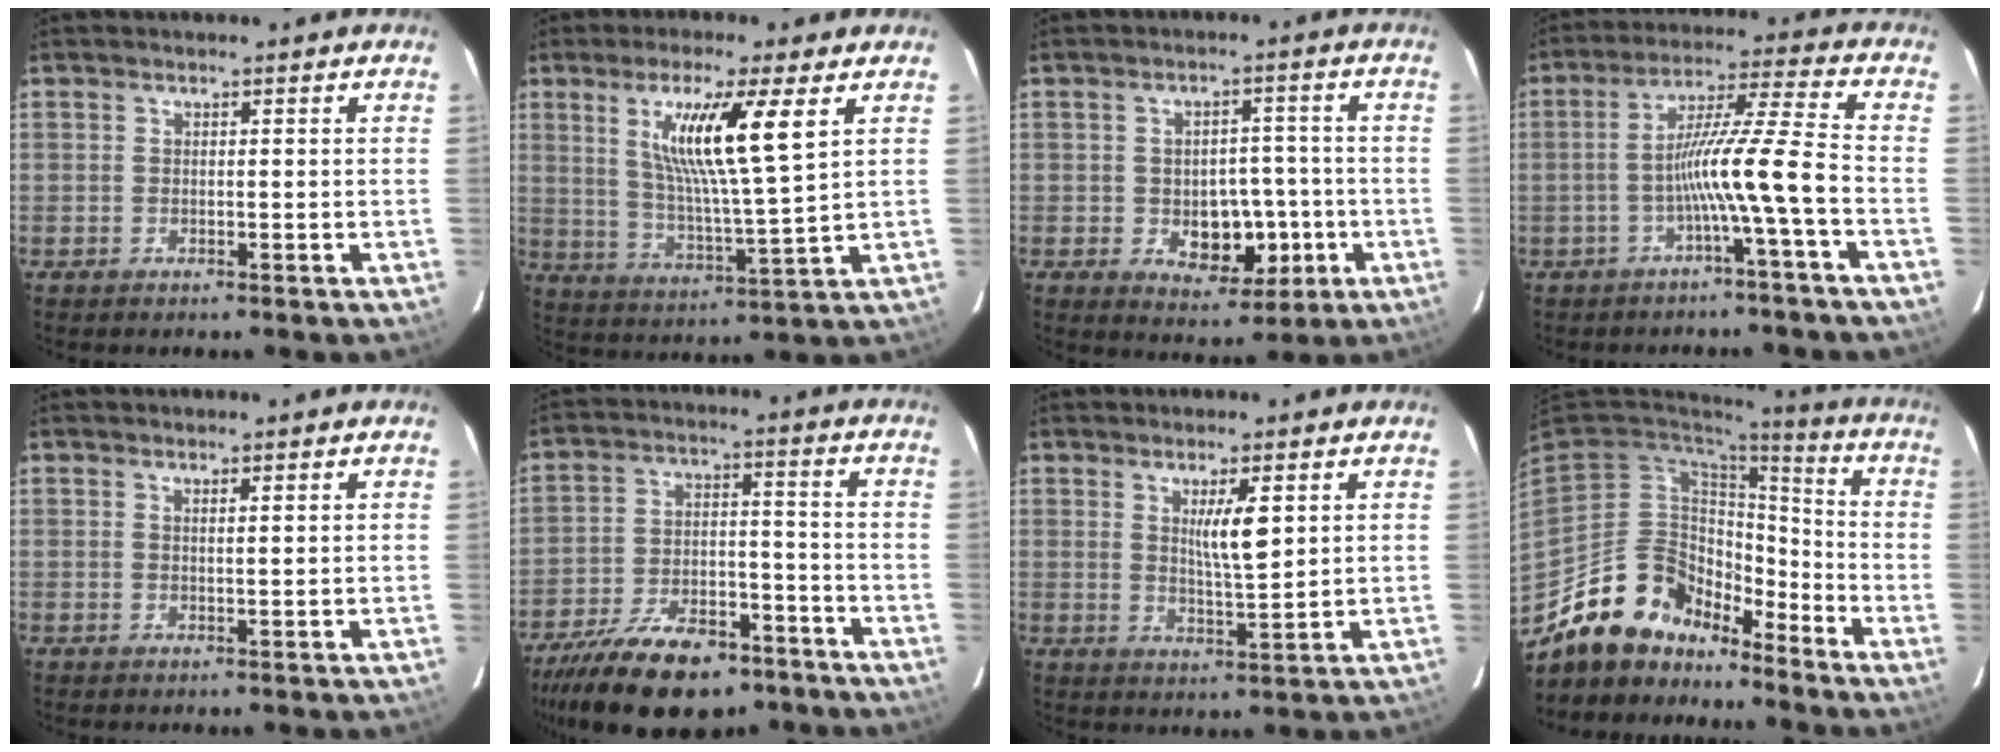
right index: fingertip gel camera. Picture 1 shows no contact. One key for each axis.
{"total": 12.6, "fx": 4.7, "fy": -0.2, "fz": 11.7, "tx": -0.221, "ty": -0.008, "tz": 0.086}
{"total": 8.1, "fx": -2.1, "fy": 5.1, "fz": 5.9, "tx": -0.076, "ty": 0.011, "tz": -0.020}
{"total": 9.6, "fx": -3.2, "fy": -1.7, "fz": 8.9, "tx": -0.156, "ty": 0.021, "tz": -0.055}
{"total": 0.9, "fx": 0.6, "fy": -0.1, "fz": 0.7, "tx": -0.017, "ty": 0.001, "tz": 0.011}
{"total": 16.0, "fx": -11.9, "fy": 6.1, "fz": 8.8, "tx": -0.159, "ty": 0.002, "tz": -0.201}
{"total": 5.4, "fx": 1.8, "fy": 0.7, "fz": 5.1, "tx": -0.089, "ty": -0.008, "tz": 0.035}
{"total": 15.6, "fx": -13.2, "fy": 6.9, "fz": 4.8, "tx": -0.082, "ty": 0.046, "tz": -0.236}